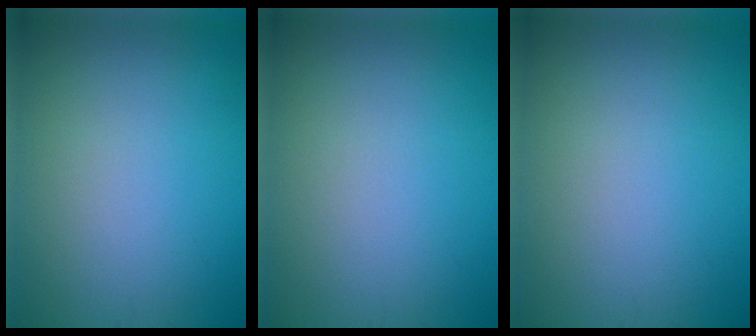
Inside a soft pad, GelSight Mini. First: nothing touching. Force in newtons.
{"total": 0.0}
{"total": 0.0}